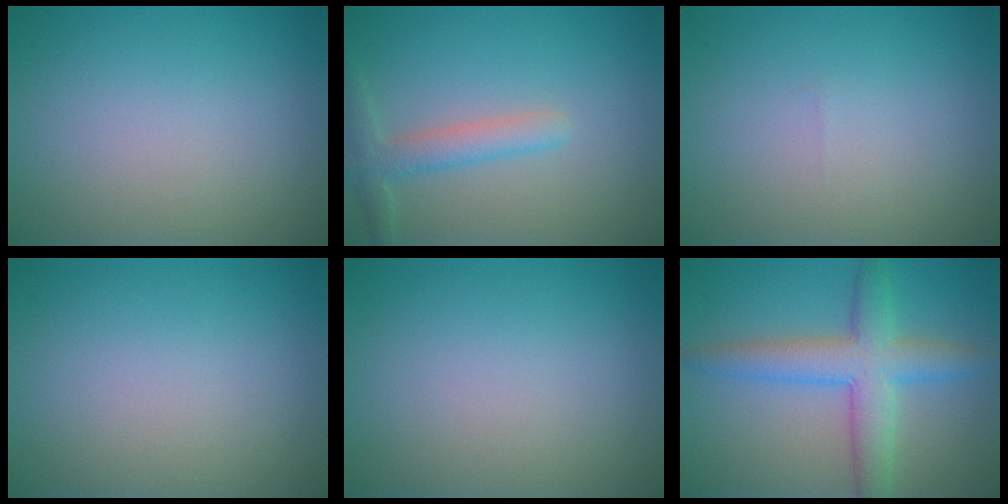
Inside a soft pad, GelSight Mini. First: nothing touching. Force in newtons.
{"total": 2.5, "press": 2.5, "slide": 0.0}
{"total": 0.0}
{"total": 0.0}
{"total": 0.0}
{"total": 5.5, "press": 5.5, "slide": 0.1}